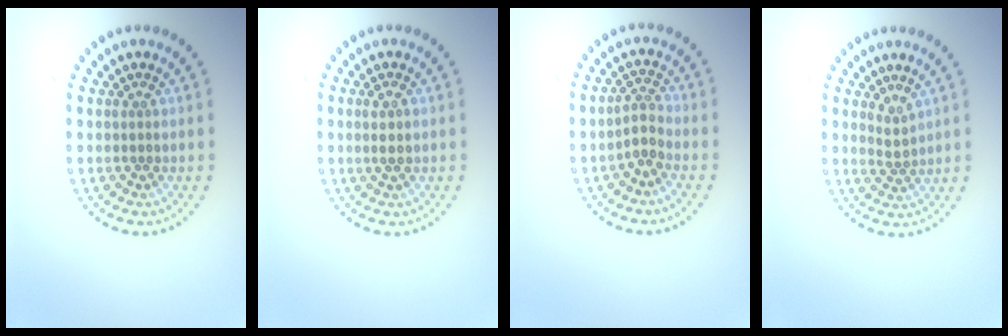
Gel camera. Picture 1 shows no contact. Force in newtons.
{"total": 1.4, "press": 1.2, "slide": 0.7}
{"total": 1.8, "press": 1.4, "slide": 1.1}
{"total": 1.4, "press": 0.9, "slide": 1.1}